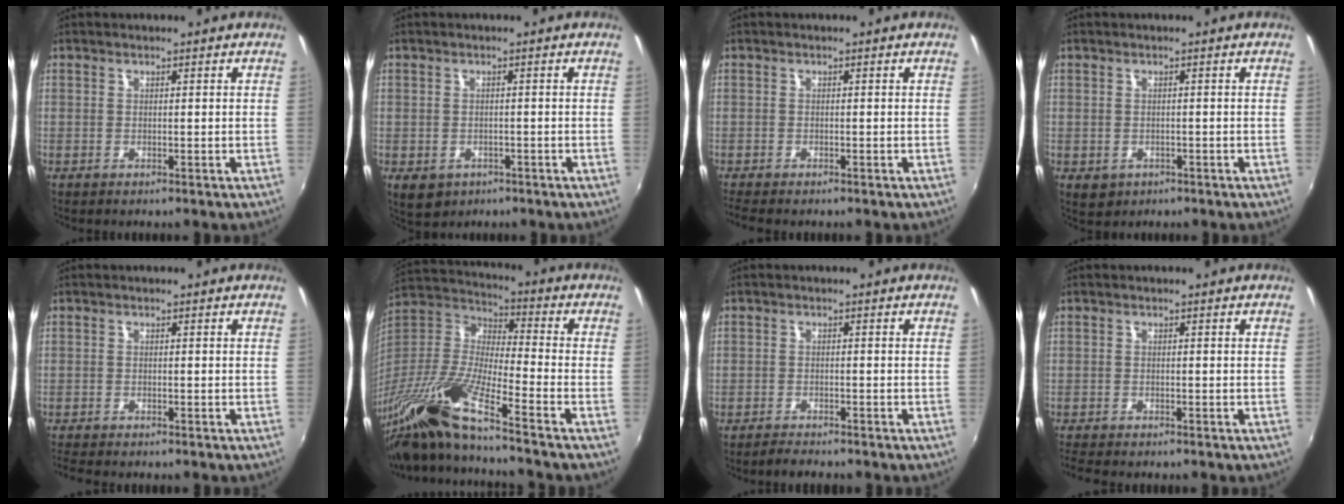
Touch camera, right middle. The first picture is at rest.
{"total": 4.8, "force": [-2.1, 3.7, 2.3], "torque": [-0.047, -0.012, -0.022]}
{"total": 2.9, "force": [-2.5, 0.5, 1.4], "torque": [-0.029, -0.019, -0.043]}
{"total": 2.9, "force": [-1.0, 2.5, 1.3], "torque": [-0.028, -0.005, -0.007]}
{"total": 3.3, "force": [-3.0, 0.5, 1.3], "torque": [-0.032, -0.021, -0.054]}
{"total": 19.9, "force": [-14.3, 1.3, 13.7], "torque": [-0.271, -0.039, -0.285]}
{"total": 2.3, "force": [-2.2, 0.4, 0.6], "torque": [-0.023, -0.004, -0.040]}
{"total": 3.8, "force": [-3.5, 0.6, 1.5], "torque": [-0.039, -0.022, -0.061]}